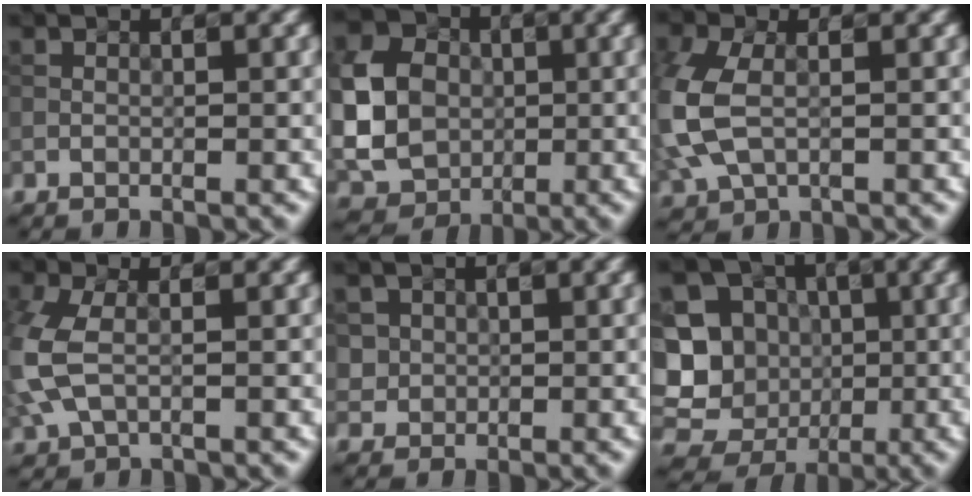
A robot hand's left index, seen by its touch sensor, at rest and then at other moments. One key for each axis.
{"total": 8.6, "fx": 0.2, "fy": 7.1, "fz": 4.8, "tx": -0.117, "ty": 0.007, "tz": -0.002}
{"total": 5.9, "fx": -0.2, "fy": 4.0, "fz": 4.4, "tx": -0.126, "ty": -0.001, "tz": -0.009}
{"total": 4.6, "fx": 0.0, "fy": 2.9, "fz": 3.5, "tx": -0.107, "ty": 0.002, "tz": -0.006}
{"total": 2.4, "fx": 0.8, "fy": 2.2, "fz": 0.4, "tx": -0.003, "ty": 0.000, "tz": 0.024}
{"total": 15.4, "fx": -1.0, "fy": 14.7, "fz": 4.6, "tx": -0.138, "ty": 0.013, "tz": -0.021}